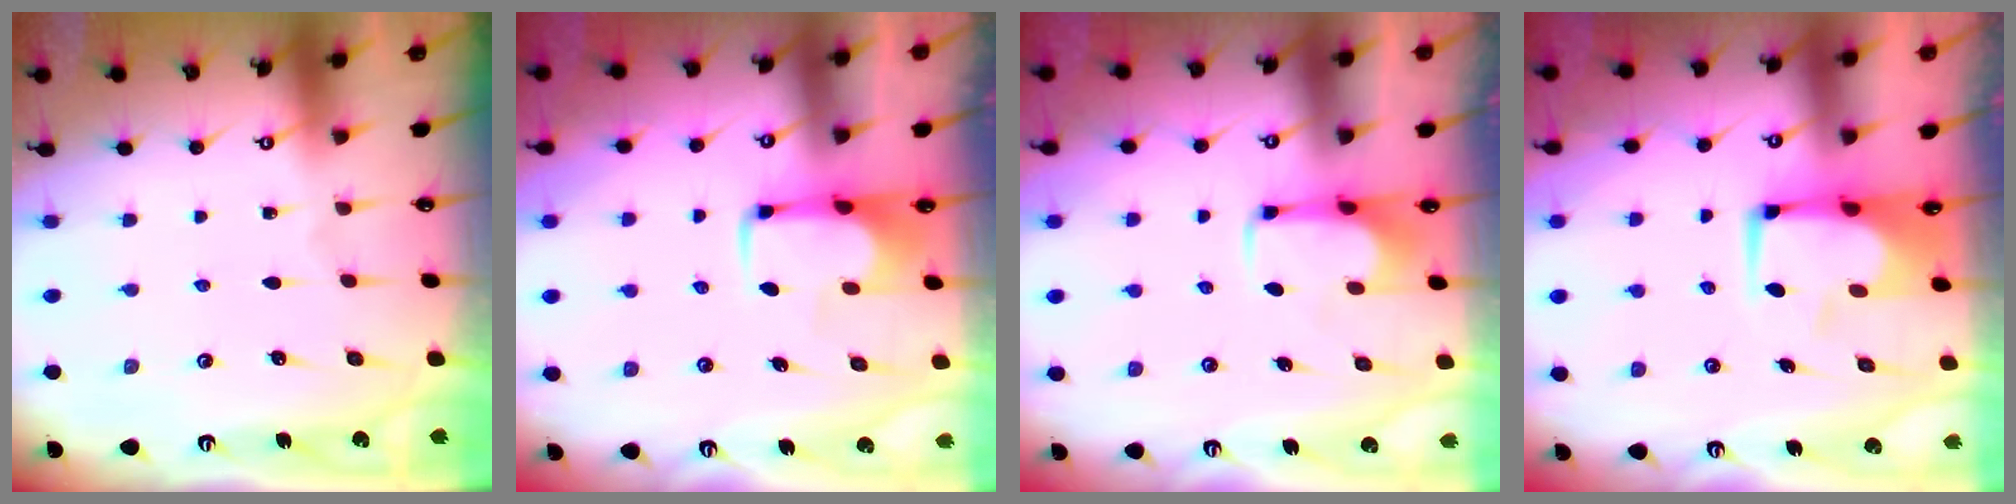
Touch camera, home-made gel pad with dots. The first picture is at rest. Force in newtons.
{"total": 2.0, "press": 2.0, "slide": 0.4}
{"total": 2.0, "press": 2.0, "slide": 0.3}
{"total": 0.0}